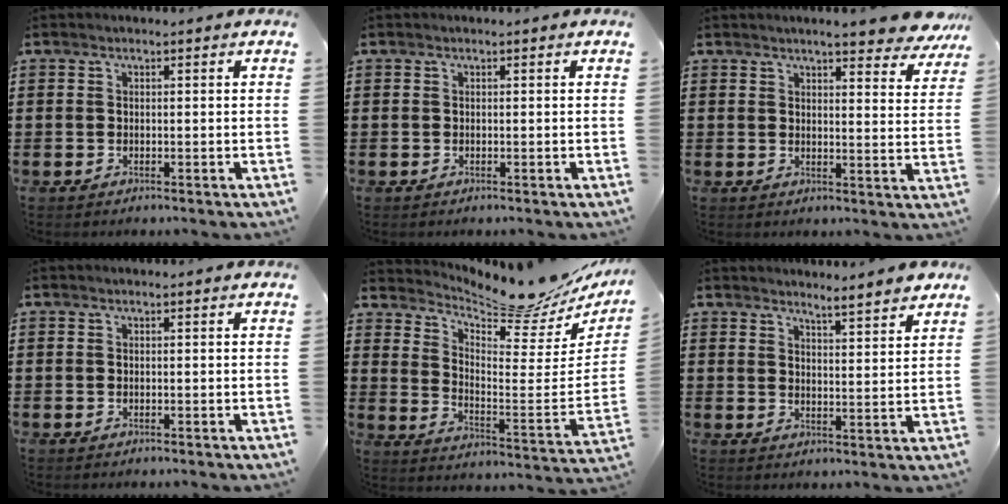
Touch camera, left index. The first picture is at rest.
{"total": 0.0}
{"total": 5.3, "force": [4.8, 0.0, 2.3], "torque": [-0.042, -0.019, 0.083]}
{"total": 0.0}
{"total": 9.2, "force": [8.9, 0.6, 2.3], "torque": [-0.054, -0.079, 0.150]}
{"total": 4.0, "force": [3.9, -0.4, 0.8], "torque": [-0.028, -0.019, 0.069]}